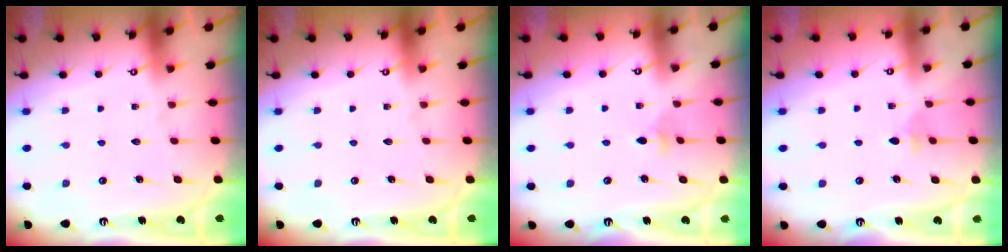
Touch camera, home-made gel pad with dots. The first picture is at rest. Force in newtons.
{"total": 0.0}
{"total": 3.8, "press": 3.7, "slide": 0.8}
{"total": 2.9, "press": 2.8, "slide": 0.8}